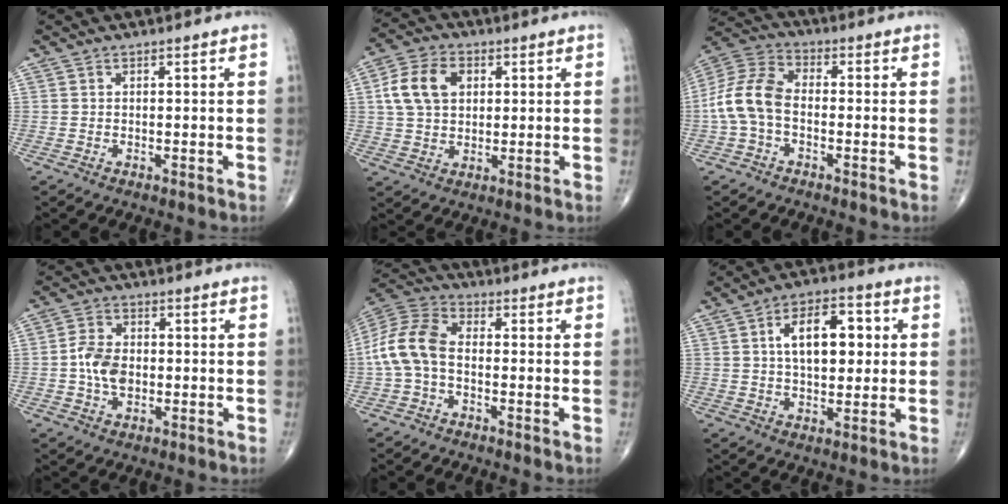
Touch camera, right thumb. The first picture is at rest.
{"total": 10.0, "force": [2.4, 7.0, 6.8], "torque": [-0.121, 0.008, 0.042]}
{"total": 10.3, "force": [-1.7, 6.4, 7.9], "torque": [-0.167, 0.031, -0.046]}
{"total": 6.6, "force": [-0.7, 4.5, 4.8], "torque": [-0.084, 0.009, -0.017]}
{"total": 10.8, "force": [-1.3, 6.6, 8.4], "torque": [-0.180, 0.031, -0.036]}
{"total": 12.4, "force": [2.4, 6.8, 10.1], "torque": [-0.133, 0.010, 0.035]}